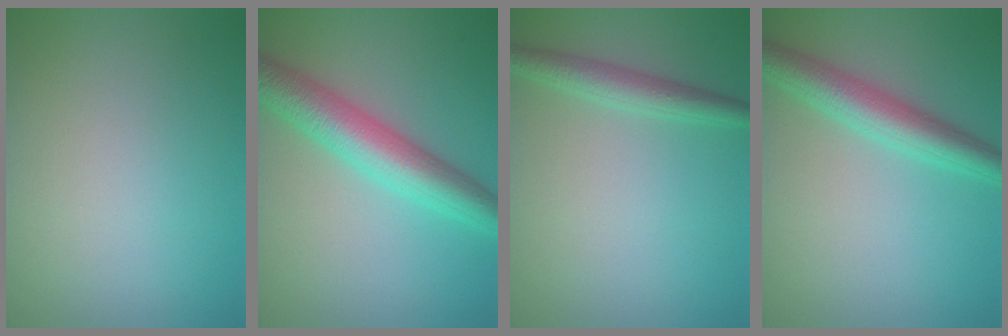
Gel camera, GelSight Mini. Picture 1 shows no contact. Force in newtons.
{"total": 6.3, "press": 6.3, "slide": 0.0}
{"total": 2.5, "press": 2.5, "slide": 0.1}
{"total": 4.5, "press": 4.5, "slide": 0.1}